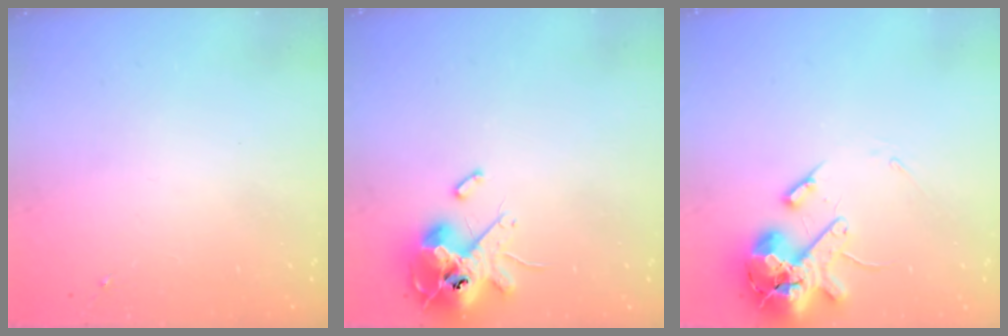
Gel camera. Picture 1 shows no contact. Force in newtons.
{"total": 13.9, "press": 13.7, "slide": 2.3}
{"total": 14.6, "press": 14.4, "slide": 2.4}